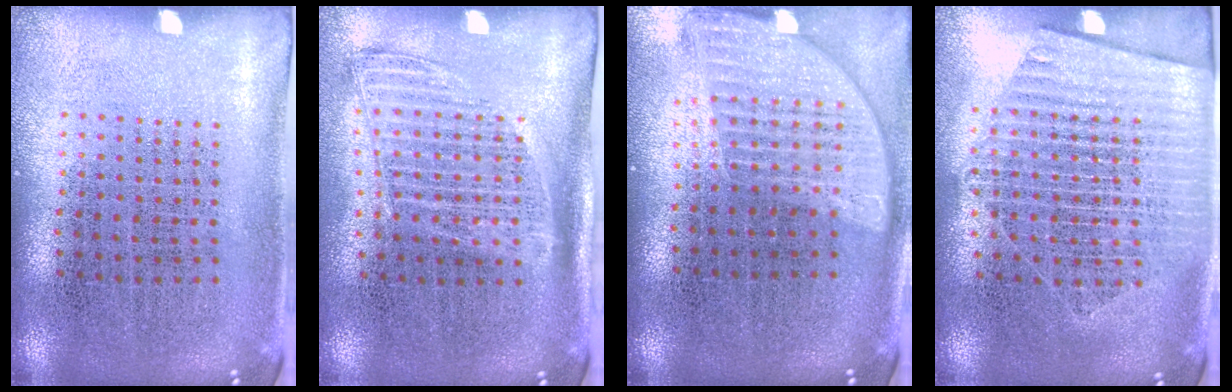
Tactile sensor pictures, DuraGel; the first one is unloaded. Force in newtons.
{"total": 1.4, "press": 1.2, "slide": 0.6}
{"total": 1.6, "press": 1.4, "slide": 0.8}
{"total": 1.6, "press": 1.5, "slide": 0.7}